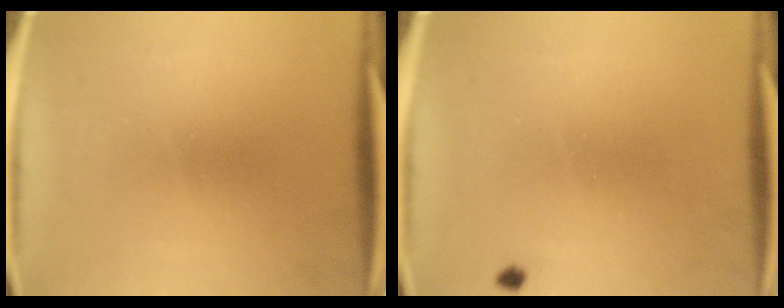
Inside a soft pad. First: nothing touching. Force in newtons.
{"total": 0.7}